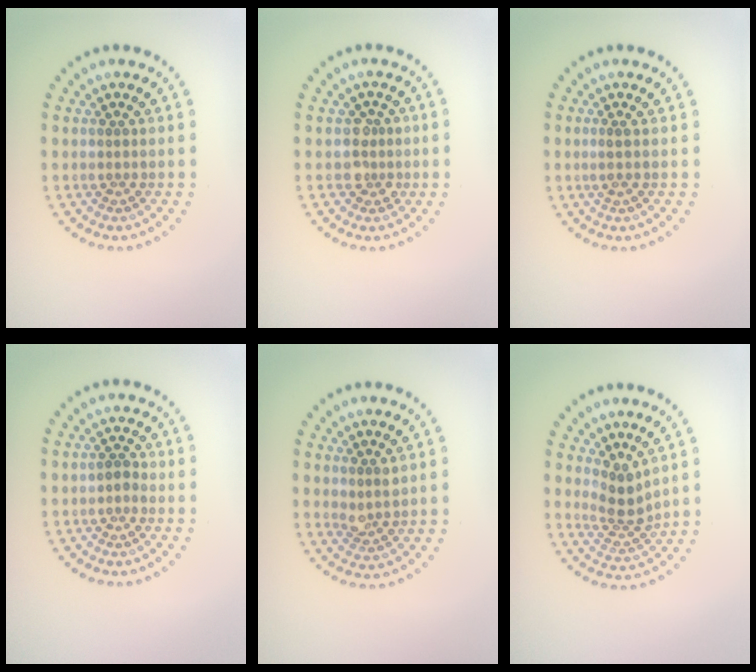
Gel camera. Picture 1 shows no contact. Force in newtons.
{"total": 1.8, "press": 1.5, "slide": 1.1}
{"total": 0.6, "press": 0.3, "slide": 0.5}
{"total": 0.8, "press": 0.8, "slide": 0.3}
{"total": 1.7, "press": 1.4, "slide": 0.9}
{"total": 2.7, "press": 1.9, "slide": 1.9}